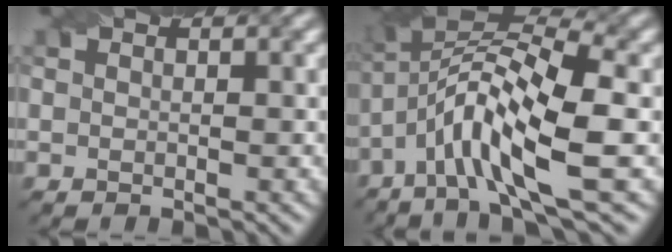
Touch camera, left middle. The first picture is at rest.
{"total": 10.2, "force": [-2.6, 2.8, 9.4], "torque": [-0.169, 0.019, -0.054]}